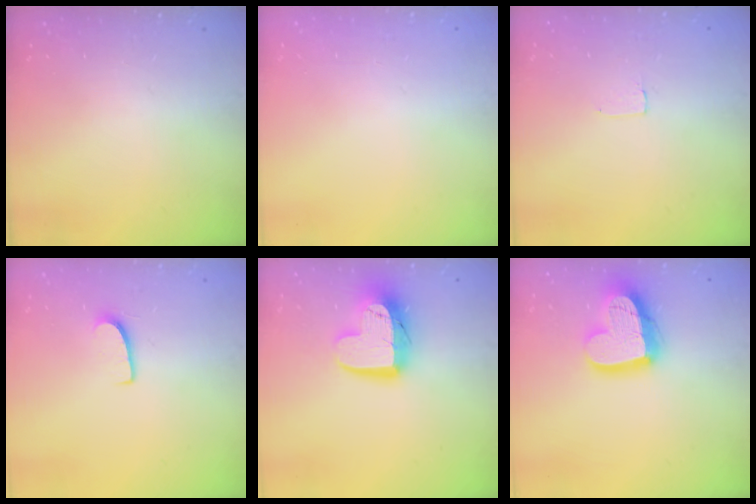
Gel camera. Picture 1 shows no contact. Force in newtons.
{"total": 0.0}
{"total": 1.7, "press": 1.7, "slide": 0.1}
{"total": 5.9, "press": 5.9, "slide": 0.4}
{"total": 14.3, "press": 14.3, "slide": 1.2}
{"total": 21.4, "press": 21.3, "slide": 2.1}